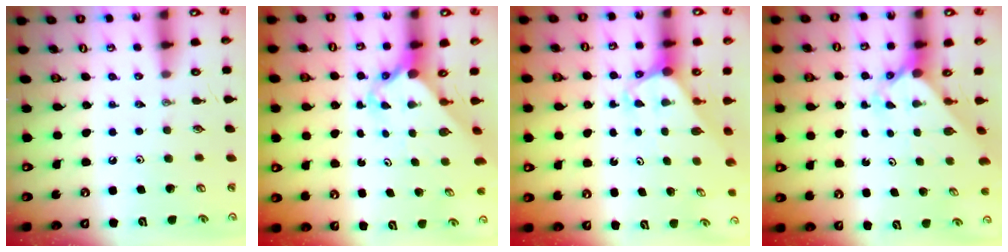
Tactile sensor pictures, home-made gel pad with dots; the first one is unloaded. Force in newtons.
{"total": 2.8, "press": 2.7, "slide": 0.2}
{"total": 2.0, "press": 2.0, "slide": 0.2}
{"total": 2.4, "press": 2.4, "slide": 0.2}